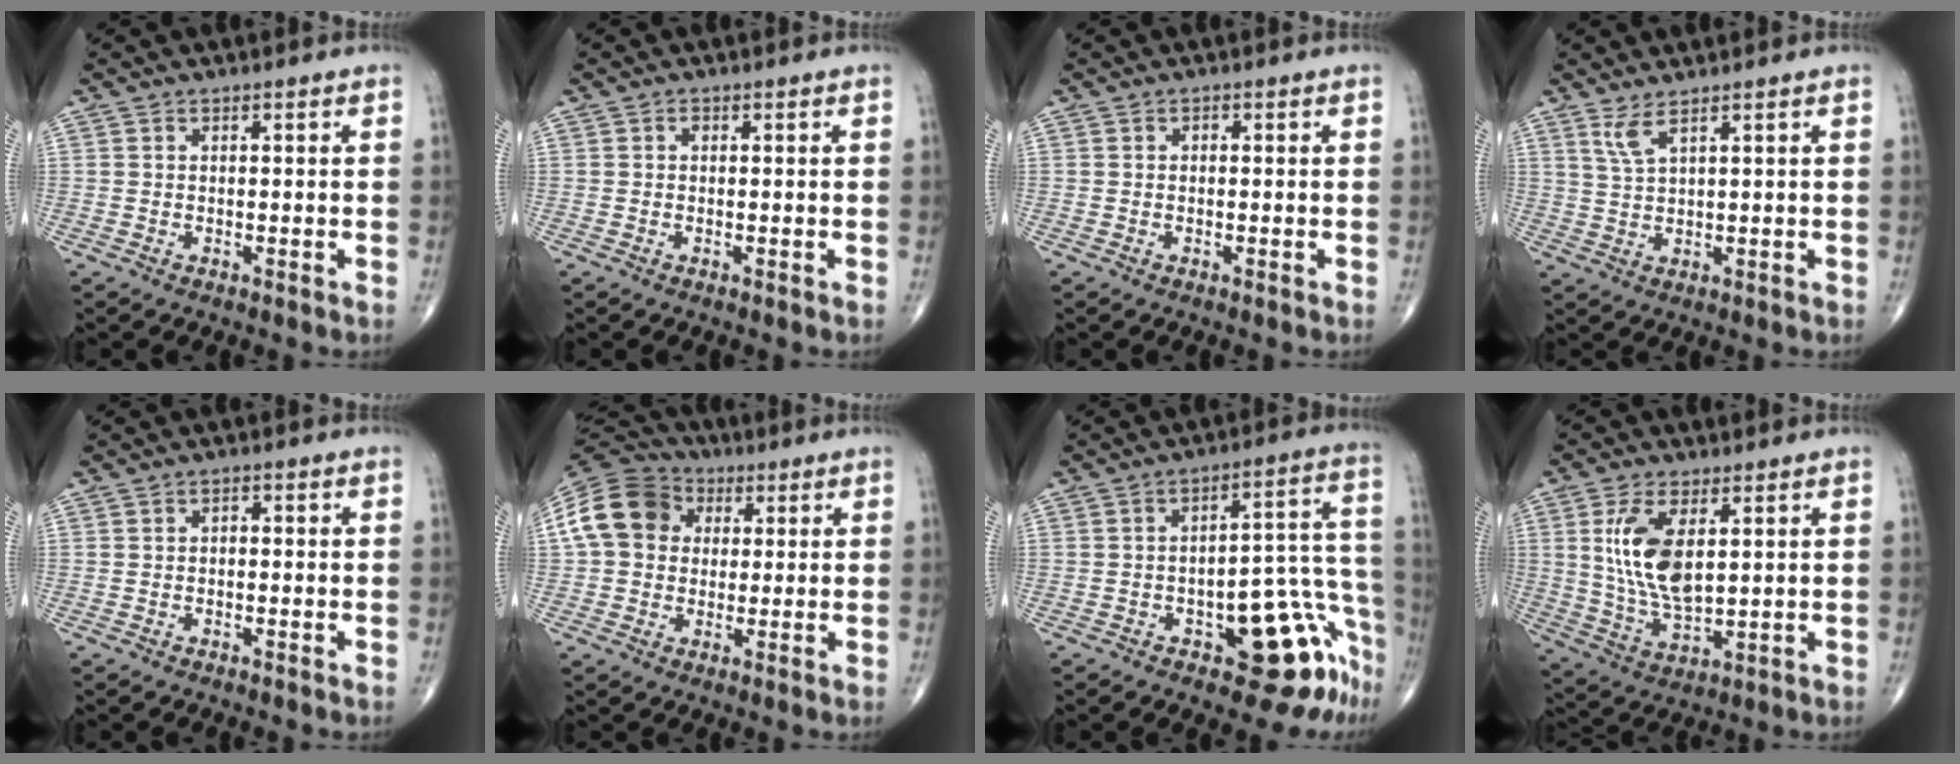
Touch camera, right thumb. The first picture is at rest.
{"total": 0.6, "force": [0.1, 0.5, 0.4], "torque": [-0.005, 0.001, -0.001]}
{"total": 0.6, "force": [0.0, 0.4, 0.4], "torque": [-0.004, 0.002, -0.003]}
{"total": 3.3, "force": [2.2, 0.5, 2.4], "torque": [-0.058, -0.017, 0.053]}
{"total": 1.1, "force": [-0.1, 0.8, 0.8], "torque": [-0.007, 0.005, -0.005]}
{"total": 13.9, "force": [2.6, 11.4, 7.6], "torque": [-0.136, 0.028, 0.038]}
{"total": 16.4, "force": [-8.6, 6.7, 12.2], "torque": [-0.071, 0.092, -0.104]}
{"total": 11.9, "force": [2.9, 5.5, 10.2], "torque": [-0.201, -0.020, 0.065]}